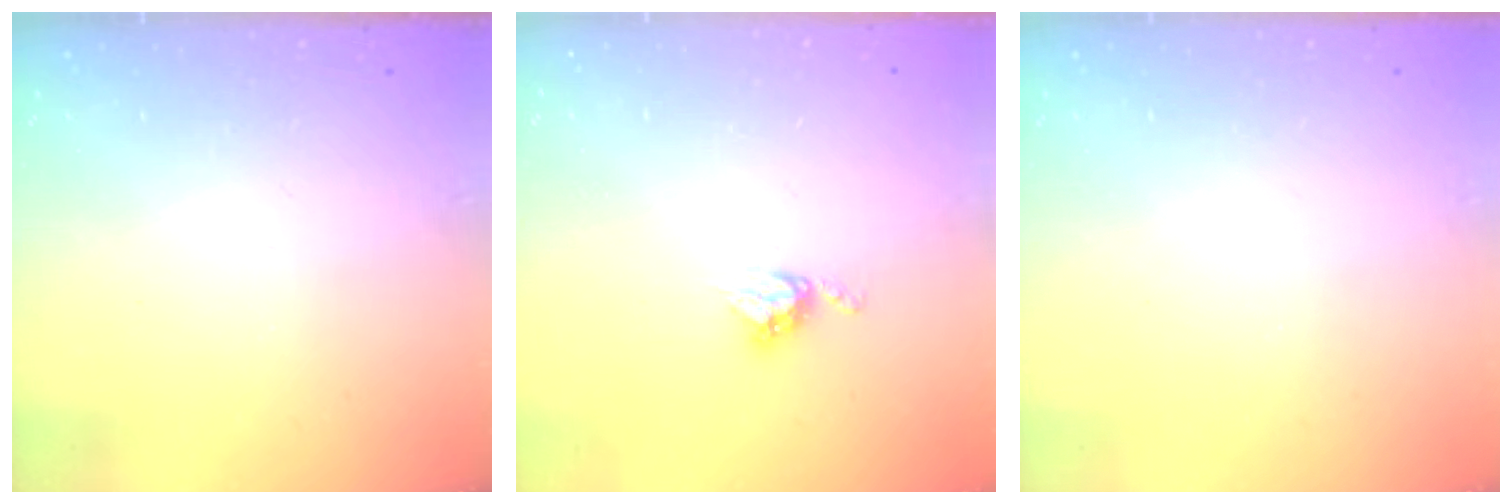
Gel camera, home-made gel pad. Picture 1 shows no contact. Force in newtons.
{"total": 4.9, "press": 4.8, "slide": 0.2}
{"total": 0.0}